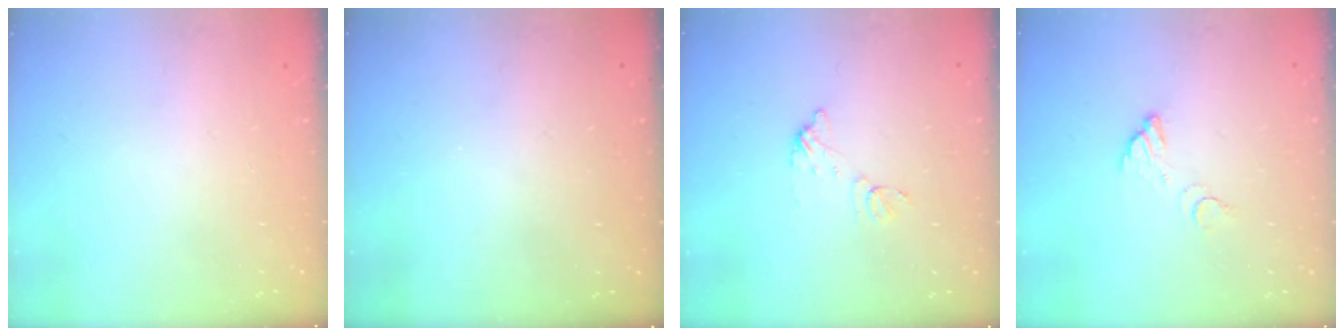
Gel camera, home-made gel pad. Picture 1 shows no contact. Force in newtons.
{"total": 3.2, "press": 3.2, "slide": 0.1}
{"total": 7.2, "press": 7.2, "slide": 0.5}
{"total": 3.5, "press": 3.5, "slide": 0.2}